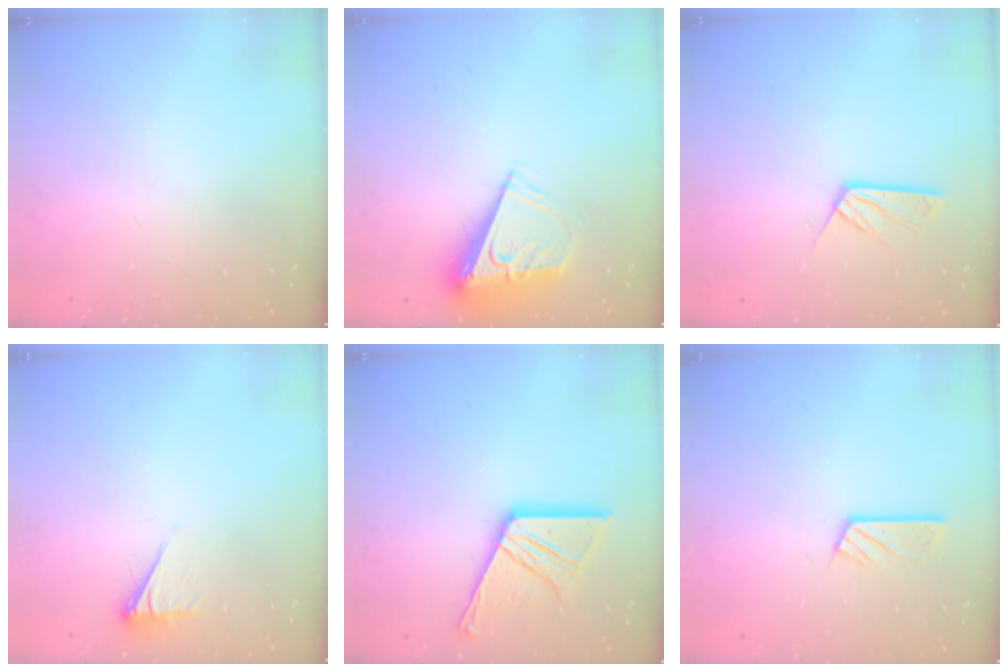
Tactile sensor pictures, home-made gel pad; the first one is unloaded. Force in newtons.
{"total": 8.2, "press": 8.2, "slide": 1.0}
{"total": 6.3, "press": 6.3, "slide": 0.5}
{"total": 3.8, "press": 3.7, "slide": 0.7}
{"total": 16.1, "press": 16.1, "slide": 1.5}
{"total": 5.8, "press": 5.8, "slide": 0.3}